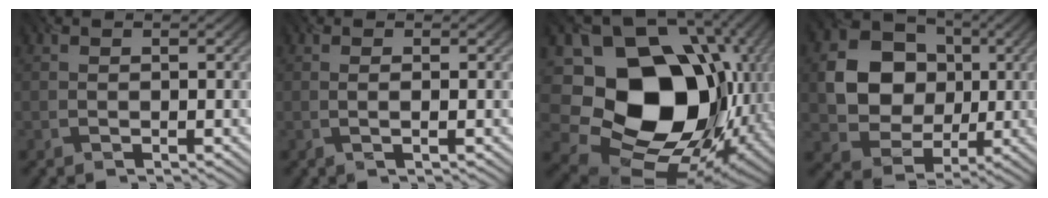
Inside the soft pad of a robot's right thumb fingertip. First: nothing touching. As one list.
[{"total": 0.8, "force": [0.0, 0.2, 0.8], "torque": [-0.014, 0.002, -0.004]}, {"total": 20.1, "force": [-0.3, 16.4, 11.7], "torque": [-0.249, -0.044, 0.038]}, {"total": 10.5, "force": [1.1, 9.0, 5.2], "torque": [-0.113, 0.001, 0.015]}]